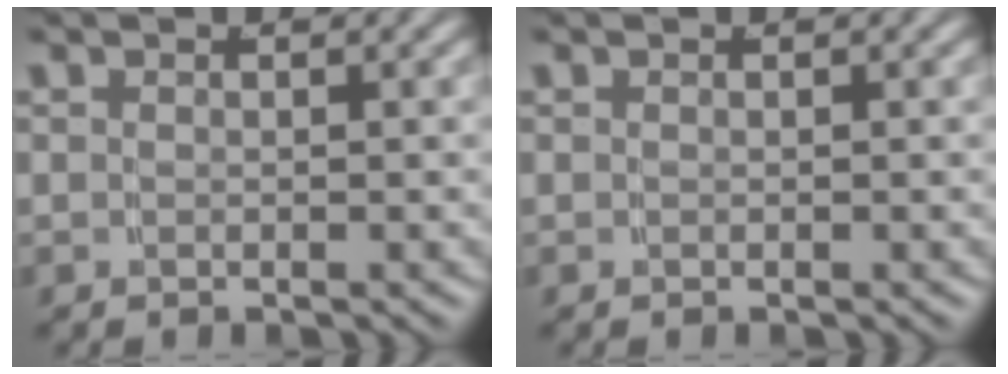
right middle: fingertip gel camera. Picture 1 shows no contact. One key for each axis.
{"total": 0.0}